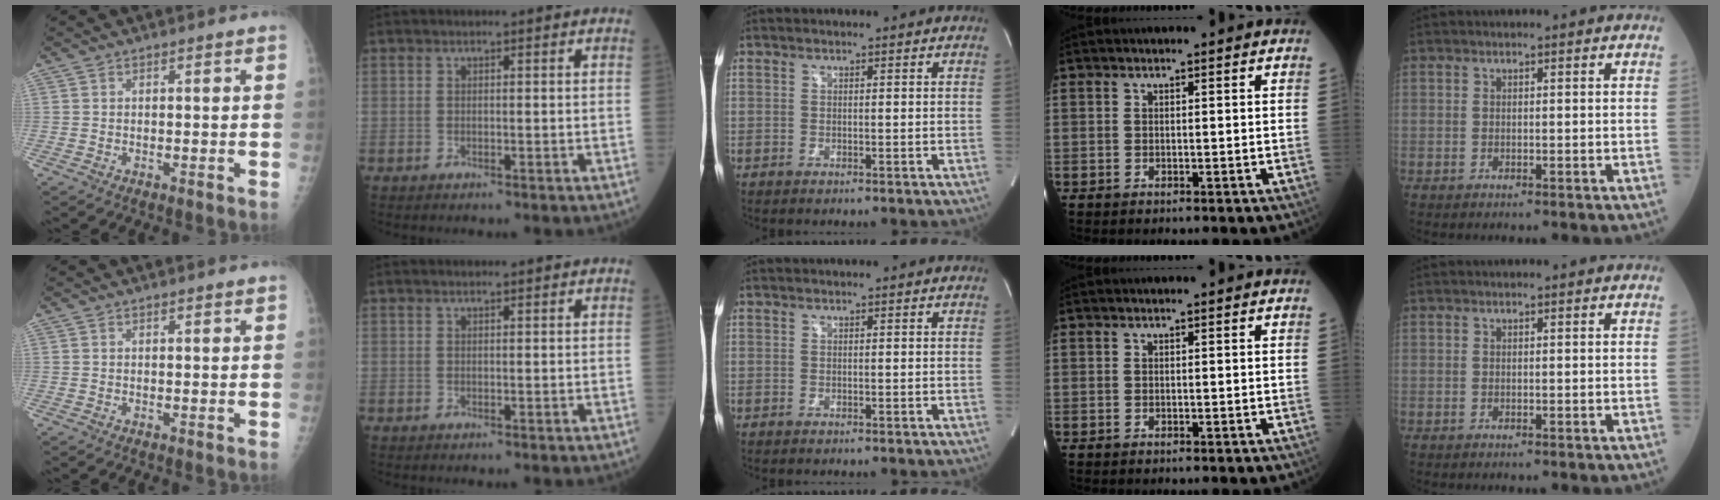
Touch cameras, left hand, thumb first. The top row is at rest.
{"thumb": {"total": 1.0, "force": [0.9, 0.2, 0.5], "torque": [-0.003, -0.001, 0.012]}, "index": {"total": 1.1, "force": [0.9, 0.1, 0.5], "torque": [-0.010, 0.011, 0.017]}}